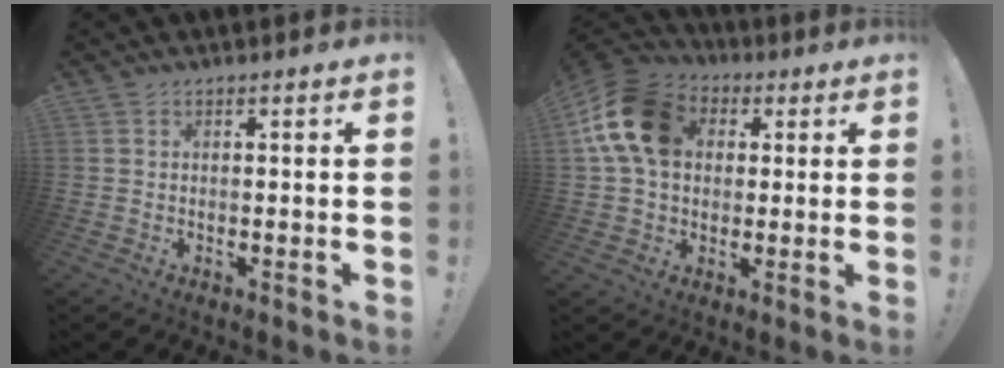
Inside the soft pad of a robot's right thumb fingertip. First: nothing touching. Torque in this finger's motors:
{"motor_torque": [1.00, 1.10, 1.43, 0.08, 0.11]}